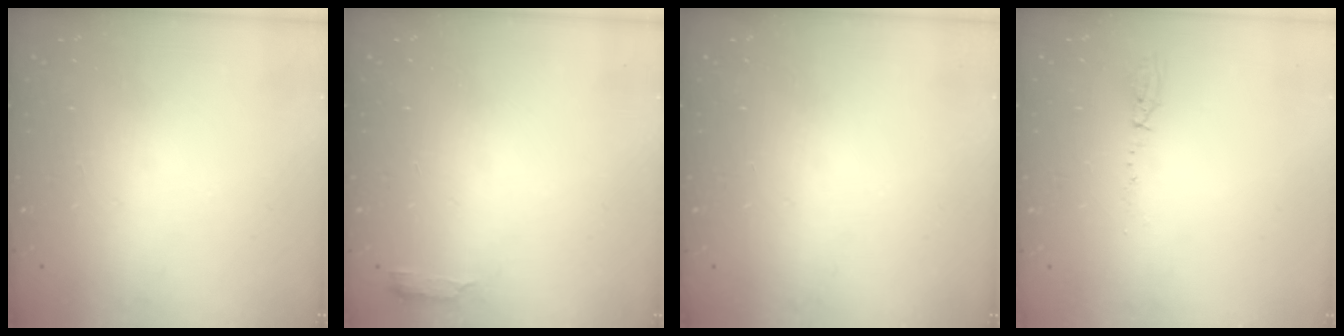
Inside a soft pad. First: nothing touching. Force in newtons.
{"total": 2.6, "press": 2.6, "slide": 0.5}
{"total": 0.0}
{"total": 3.9, "press": 3.8, "slide": 0.9}